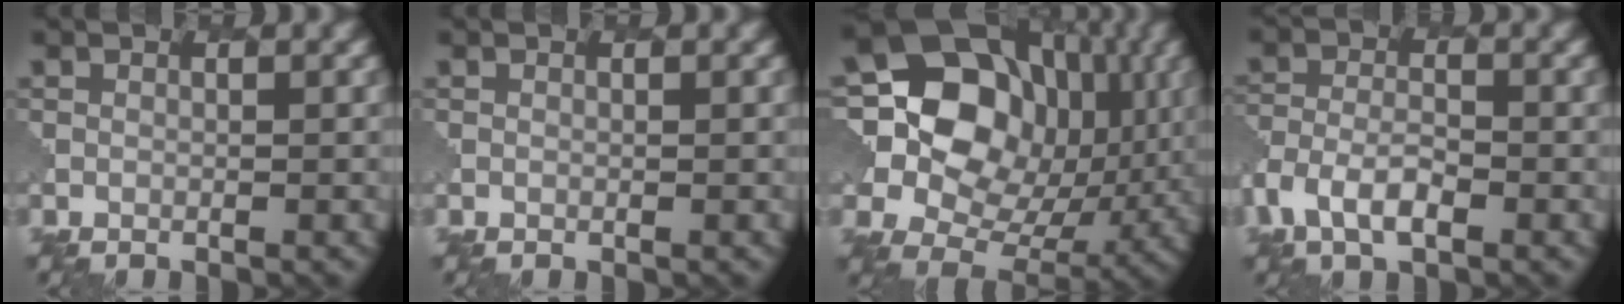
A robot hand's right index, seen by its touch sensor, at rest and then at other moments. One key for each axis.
{"total": 0.0}
{"total": 14.9, "fx": 2.7, "fy": 12.3, "fz": 8.1, "tx": -0.142, "ty": 0.007, "tz": 0.058}
{"total": 4.0, "fx": -2.1, "fy": 2.3, "fz": 2.5, "tx": -0.055, "ty": -0.003, "tz": -0.044}